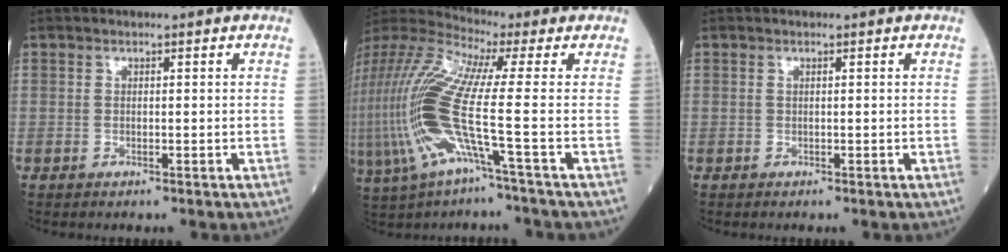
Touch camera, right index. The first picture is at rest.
{"total": 18.4, "force": [-3.3, 1.3, 18.0], "torque": [-0.423, -0.004, -0.074]}
{"total": 0.0}